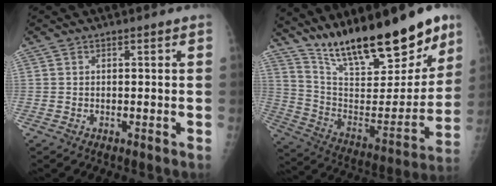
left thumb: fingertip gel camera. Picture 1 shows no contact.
{"total": 26.9, "force": [19.4, 8.2, 16.6], "torque": [-0.224, -0.082, 0.326]}